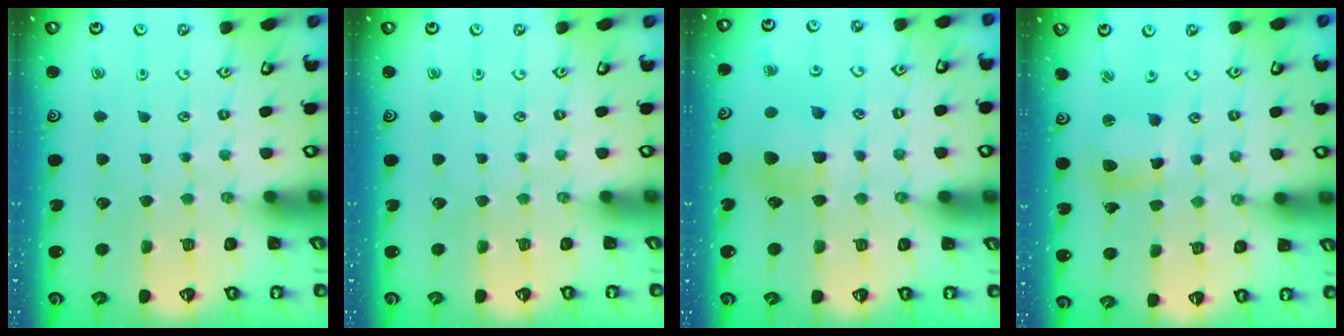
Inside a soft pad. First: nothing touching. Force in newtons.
{"total": 0.0}
{"total": 6.7, "press": 6.7, "slide": 0.6}
{"total": 9.7, "press": 9.6, "slide": 1.4}